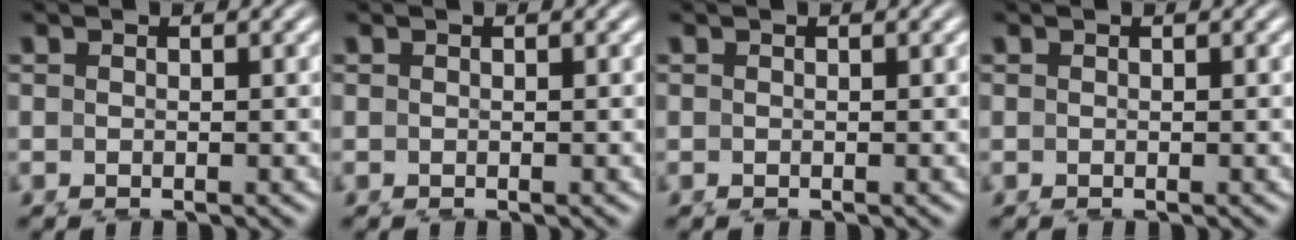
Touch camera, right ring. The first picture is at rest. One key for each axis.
{"total": 0.0}
{"total": 0.0}
{"total": 0.0}